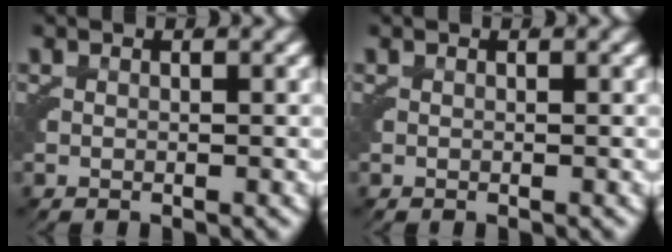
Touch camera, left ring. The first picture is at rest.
{"total": 0.0}